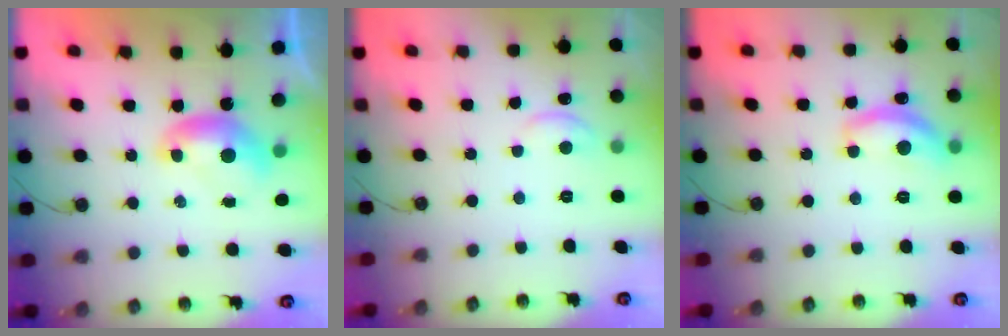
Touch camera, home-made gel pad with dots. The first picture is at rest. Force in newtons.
{"total": 1.9, "press": 1.9, "slide": 0.4}
{"total": 9.3, "press": 9.3, "slide": 0.7}